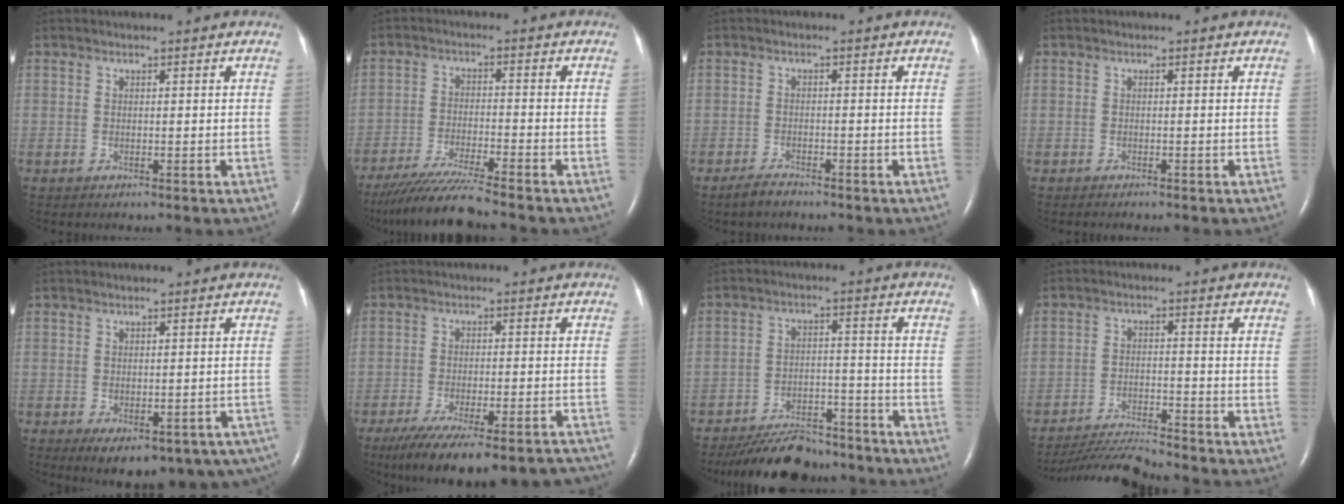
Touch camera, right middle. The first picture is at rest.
{"total": 8.8, "force": [-7.7, -1.1, 4.2], "torque": [-0.072, -0.031, -0.139]}
{"total": 2.1, "force": [-1.8, 0.4, 0.8], "torque": [-0.025, -0.004, -0.033]}
{"total": 0.9, "force": [-0.9, 0.1, 0.3], "torque": [-0.010, -0.003, -0.011]}
{"total": 14.1, "force": [-9.5, 6.8, 7.9], "torque": [-0.081, -0.003, -0.106]}
{"total": 21.3, "force": [-17.9, 4.6, 10.7], "torque": [-0.138, -0.018, -0.240]}
{"total": 12.7, "force": [-11.4, 3.5, 4.1], "torque": [-0.065, 0.005, -0.174]}
{"total": 8.9, "force": [-8.7, -0.9, 1.4], "torque": [-0.025, -0.012, -0.158]}